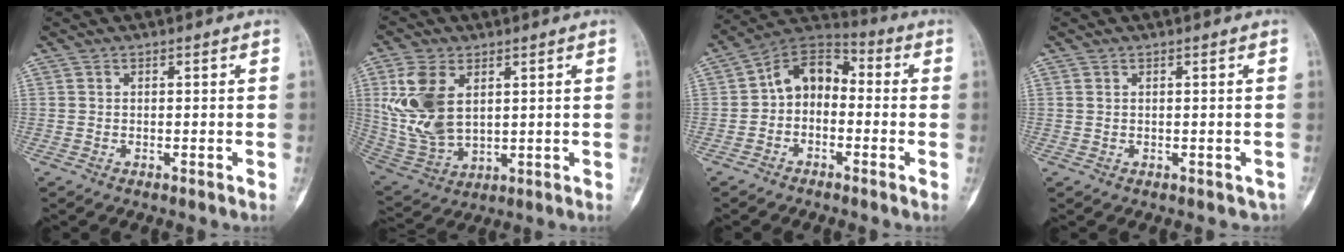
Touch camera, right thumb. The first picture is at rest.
{"total": 13.4, "force": [3.4, 8.1, 10.0], "torque": [-0.204, -0.013, 0.082]}
{"total": 9.6, "force": [-0.9, 7.2, 6.3], "torque": [-0.071, 0.042, -0.037]}
{"total": 1.2, "force": [0.1, 0.9, 0.7], "torque": [-0.013, 0.009, 0.010]}